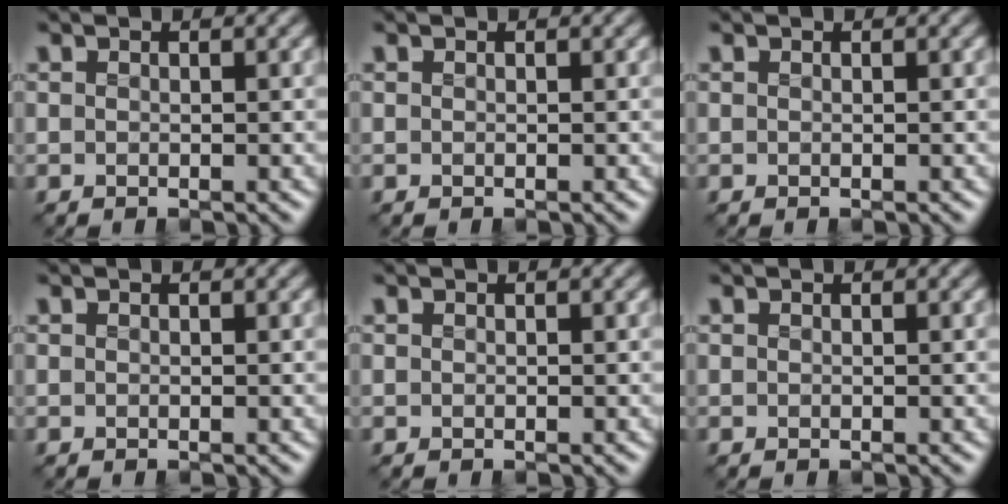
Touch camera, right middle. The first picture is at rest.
{"total": 0.0}
{"total": 0.0}
{"total": 0.0}
{"total": 0.0}
{"total": 0.0}